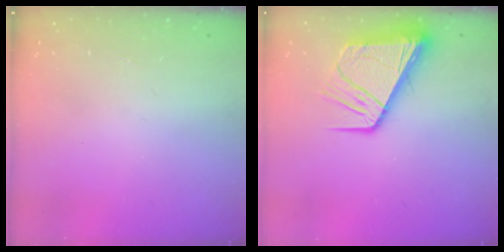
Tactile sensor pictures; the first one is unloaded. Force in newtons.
{"total": 12.6, "press": 12.5, "slide": 1.7}